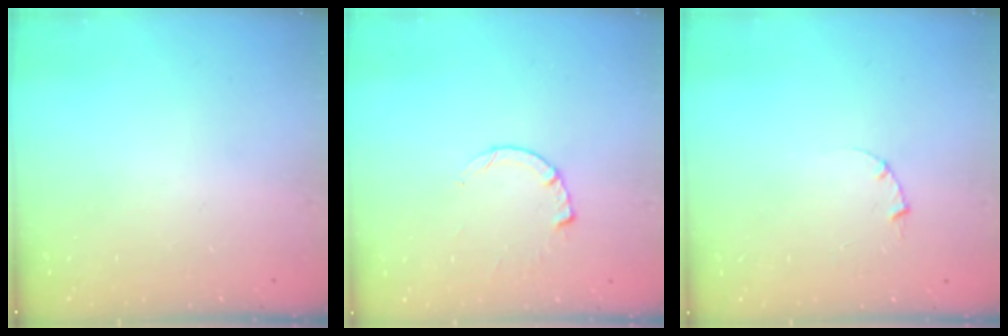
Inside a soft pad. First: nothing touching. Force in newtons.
{"total": 4.1, "press": 4.0, "slide": 0.8}
{"total": 1.0, "press": 1.0, "slide": 0.3}